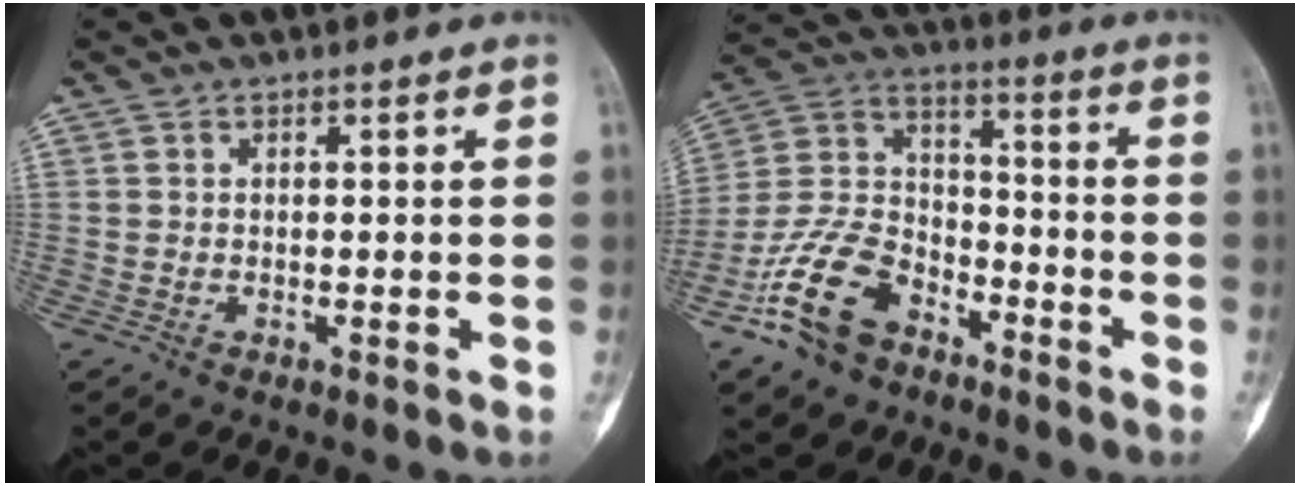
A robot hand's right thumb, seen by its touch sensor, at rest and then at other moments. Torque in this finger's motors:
{"motor_torque": [0.25, 0.40, 0.98, -0.43, 0.14]}